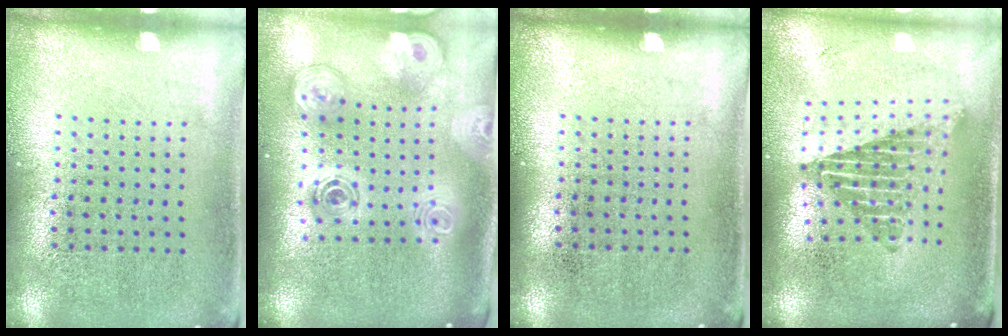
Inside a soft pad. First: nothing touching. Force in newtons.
{"total": 2.8, "press": 2.0, "slide": 2.0}
{"total": 0.0}
{"total": 2.1, "press": 1.6, "slide": 1.4}